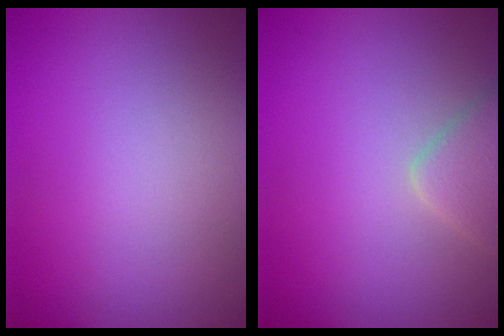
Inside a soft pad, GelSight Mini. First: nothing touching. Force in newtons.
{"total": 2.3, "press": 2.3, "slide": 0.2}